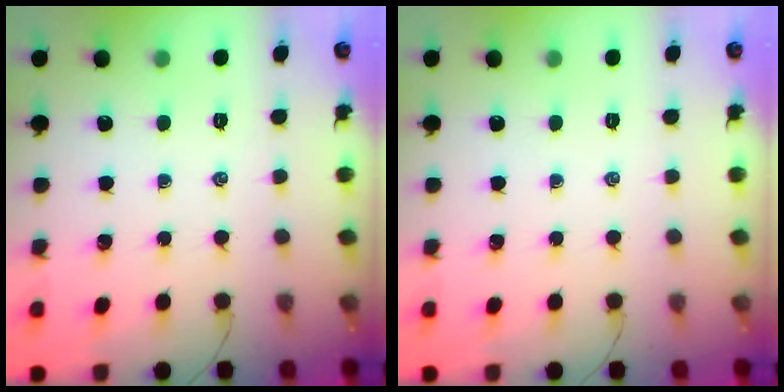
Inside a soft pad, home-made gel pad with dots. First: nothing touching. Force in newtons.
{"total": 0.0}